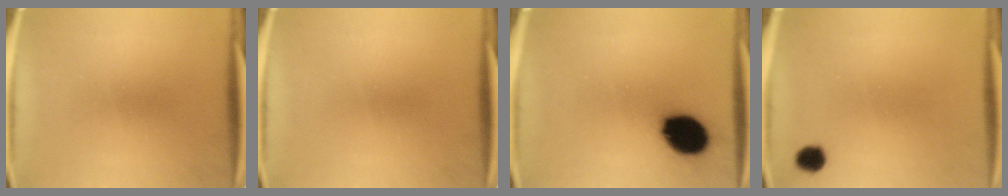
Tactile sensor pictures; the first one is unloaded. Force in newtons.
{"total": 0.0}
{"total": 13.6}
{"total": 3.1}